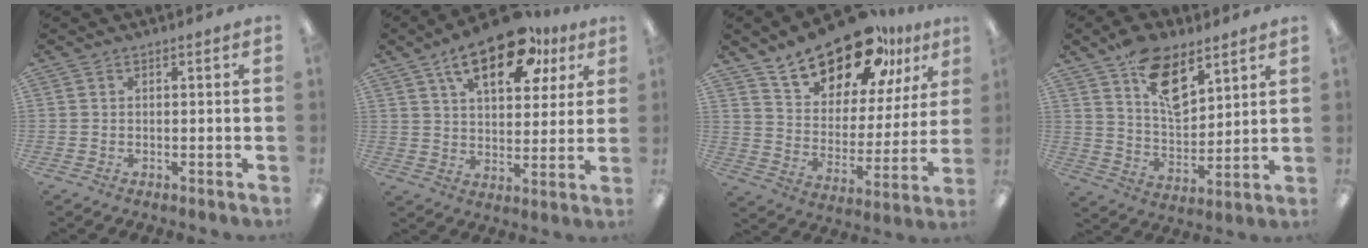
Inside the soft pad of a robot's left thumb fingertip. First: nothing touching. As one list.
[{"total": 17.7, "force": [10.7, 8.0, 11.5], "torque": [-0.174, -0.043, 0.177]}, {"total": 19.3, "force": [15.2, 8.2, 8.6], "torque": [-0.145, -0.100, 0.266]}, {"total": 13.7, "force": [8.3, 7.0, 8.4], "torque": [-0.131, -0.037, 0.149]}]